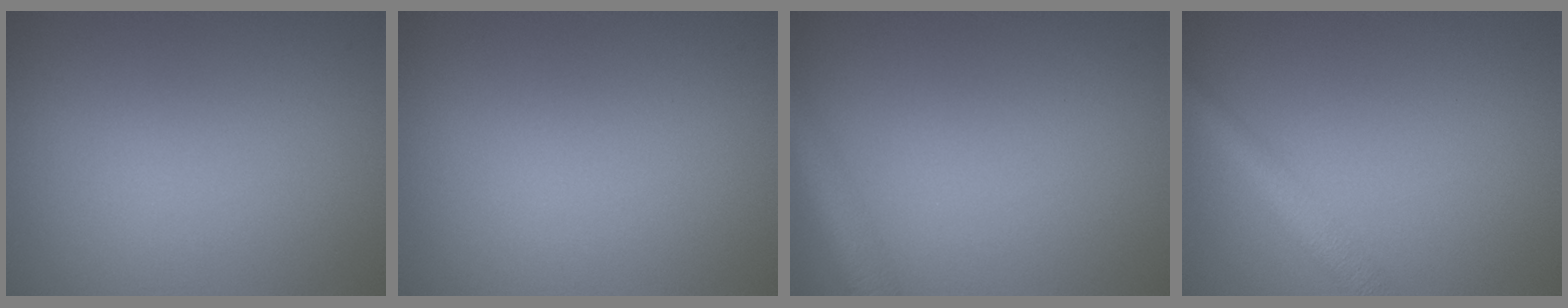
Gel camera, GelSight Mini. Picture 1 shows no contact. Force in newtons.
{"total": 0.0}
{"total": 3.0, "press": 3.0, "slide": 0.1}
{"total": 2.8, "press": 2.8, "slide": 0.1}